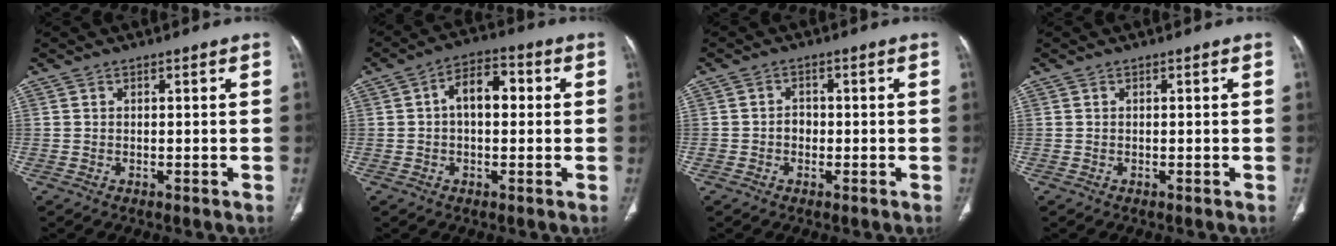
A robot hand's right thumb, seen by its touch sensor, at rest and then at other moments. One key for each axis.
{"total": 7.6, "fx": 0.7, "fy": 4.5, "fz": 6.1, "tx": -0.084, "ty": 0.026, "tz": 0.003}
{"total": 2.1, "fx": -0.5, "fy": 1.8, "fz": 1.0, "tx": -0.002, "ty": 0.008, "tz": -0.012}
{"total": 0.0}